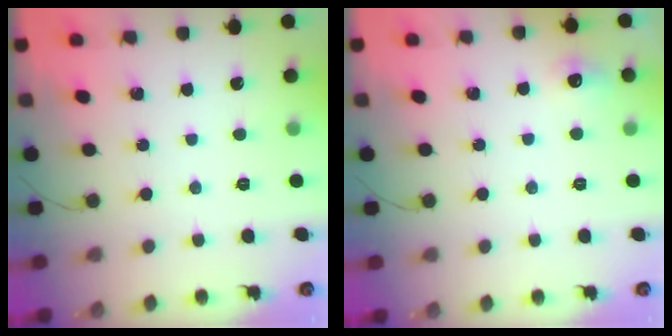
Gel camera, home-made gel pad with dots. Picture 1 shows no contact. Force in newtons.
{"total": 5.7, "press": 5.5, "slide": 1.5}